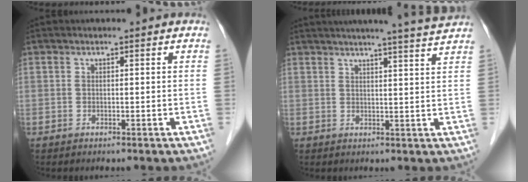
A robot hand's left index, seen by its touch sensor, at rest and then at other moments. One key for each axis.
{"total": 11.4, "fx": 10.2, "fy": -1.6, "fz": 4.7, "tx": -0.072, "ty": -0.012, "tz": 0.119}